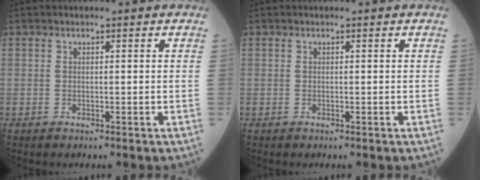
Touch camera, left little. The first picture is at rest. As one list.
[{"total": 0.0}]